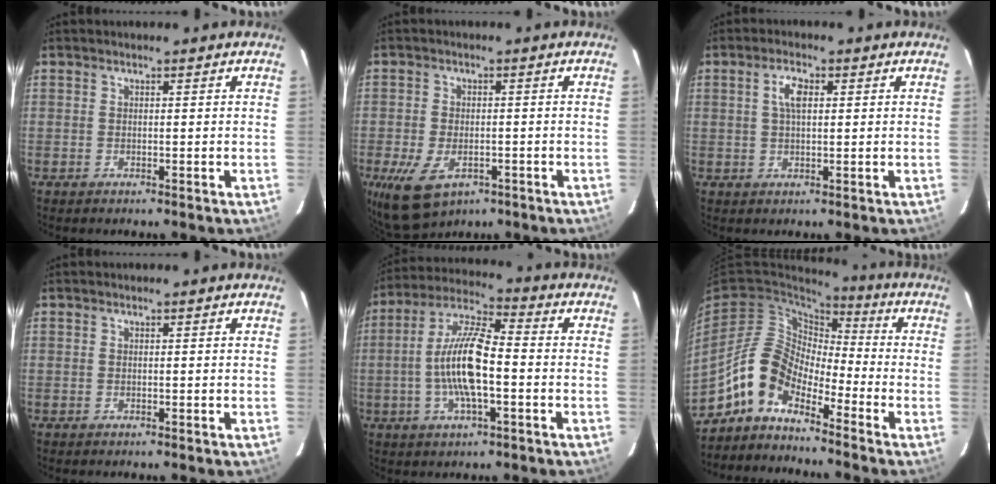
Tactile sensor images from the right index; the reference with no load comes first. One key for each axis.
{"total": 9.4, "fx": -4.3, "fy": 5.5, "fz": 6.2, "tx": -0.135, "ty": -0.023, "tz": -0.068}
{"total": 3.5, "fx": 0.9, "fy": 1.5, "fz": 3.1, "tx": -0.060, "ty": 0.009, "tz": 0.018}
{"total": 0.0}
{"total": 12.8, "fx": -2.4, "fy": 3.6, "fz": 12.1, "tx": -0.245, "ty": 0.007, "tz": -0.051}
{"total": 10.2, "fx": -6.8, "fy": 5.2, "fz": 5.5, "tx": -0.102, "ty": 0.027, "tz": -0.152}